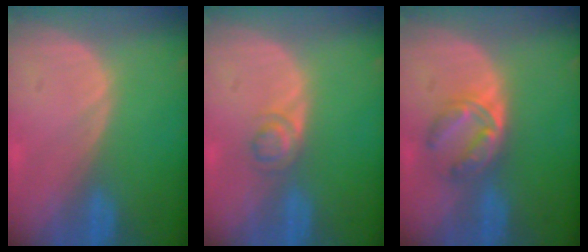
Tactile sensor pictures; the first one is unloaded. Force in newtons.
{"total": 2.7, "press": 2.7, "slide": 0.2}
{"total": 5.6, "press": 5.4, "slide": 1.4}